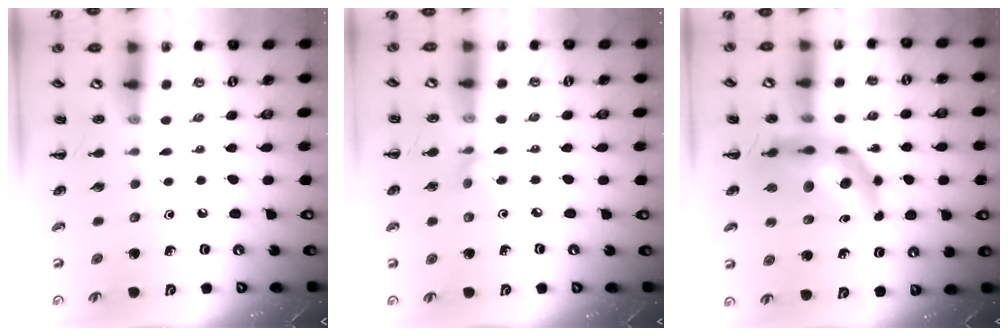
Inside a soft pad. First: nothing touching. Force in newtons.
{"total": 3.7, "press": 3.6, "slide": 1.1}
{"total": 12.7, "press": 12.1, "slide": 3.9}